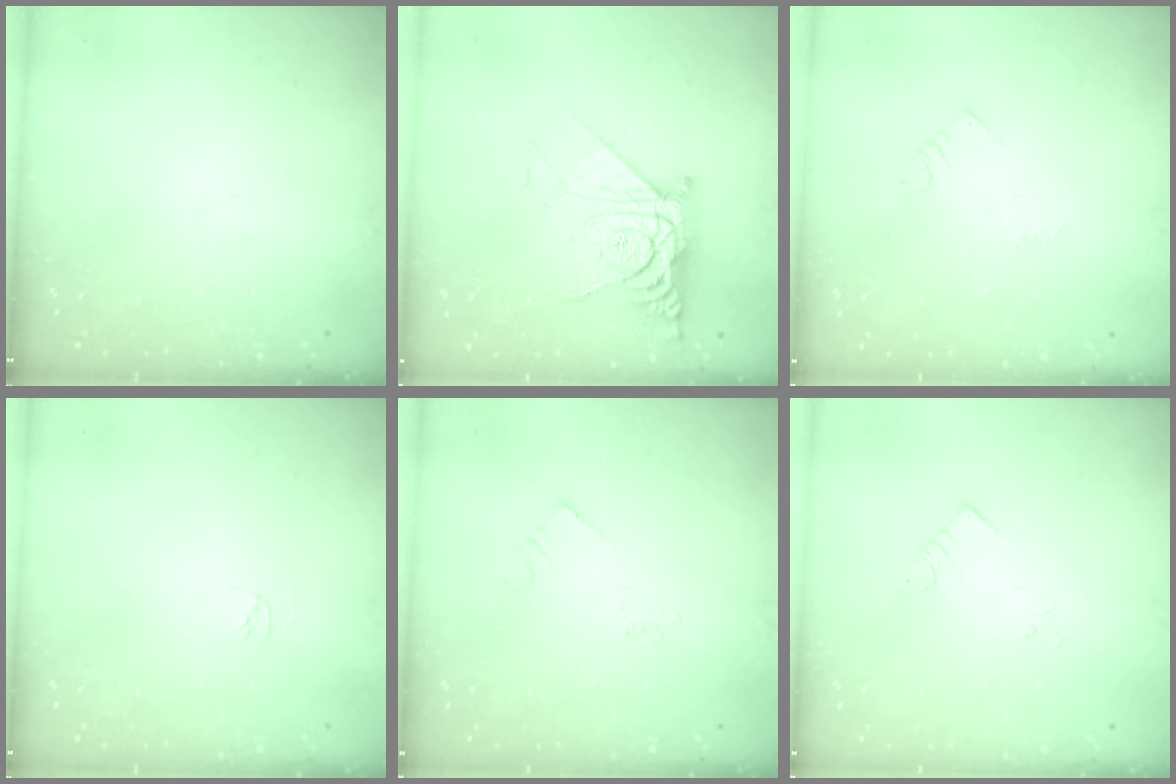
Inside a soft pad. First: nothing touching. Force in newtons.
{"total": 11.9, "press": 11.9, "slide": 1.4}
{"total": 3.2, "press": 3.2, "slide": 0.3}
{"total": 2.0, "press": 2.0, "slide": 0.3}
{"total": 2.1, "press": 2.1, "slide": 0.3}
{"total": 2.8, "press": 2.8, "slide": 0.2}